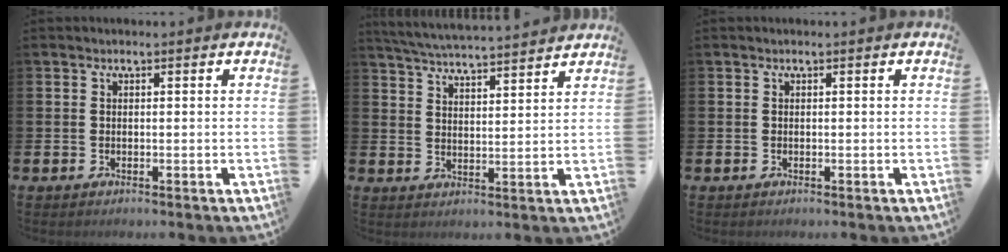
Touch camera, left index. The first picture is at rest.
{"total": 5.3, "force": [5.2, -0.1, 0.7], "torque": [-0.033, -0.037, 0.090]}
{"total": 0.0}